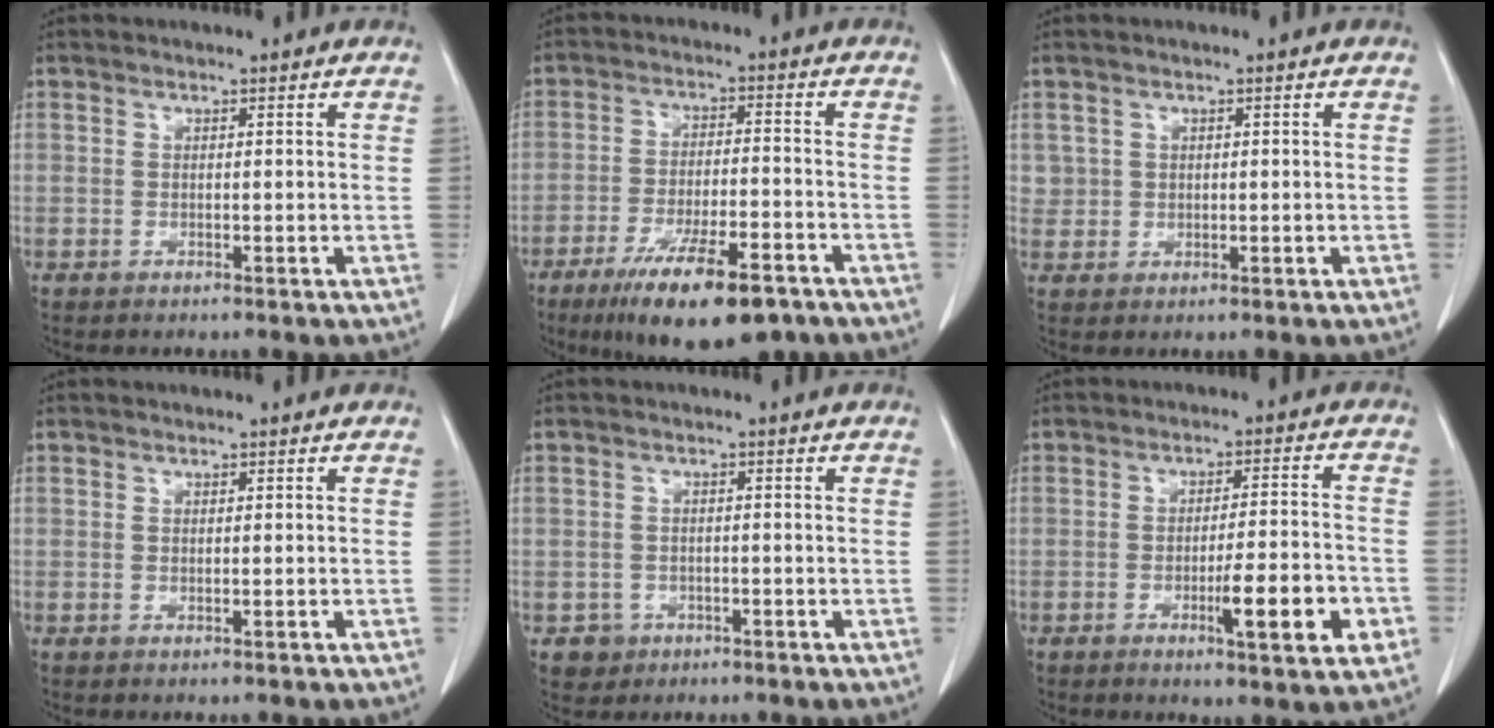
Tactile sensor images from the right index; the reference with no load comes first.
{"total": 14.5, "force": [-9.7, 3.5, 10.2], "torque": [-0.165, -0.024, -0.155]}
{"total": 2.1, "force": [0.7, 2.0, 0.1], "torque": [0.009, 0.002, 0.011]}
{"total": 0.0}
{"total": 3.0, "force": [-1.1, 2.8, 0.2], "torque": [0.003, 0.010, -0.012]}
{"total": 9.3, "force": [-3.3, 0.8, 8.7], "torque": [-0.127, -0.006, -0.048]}